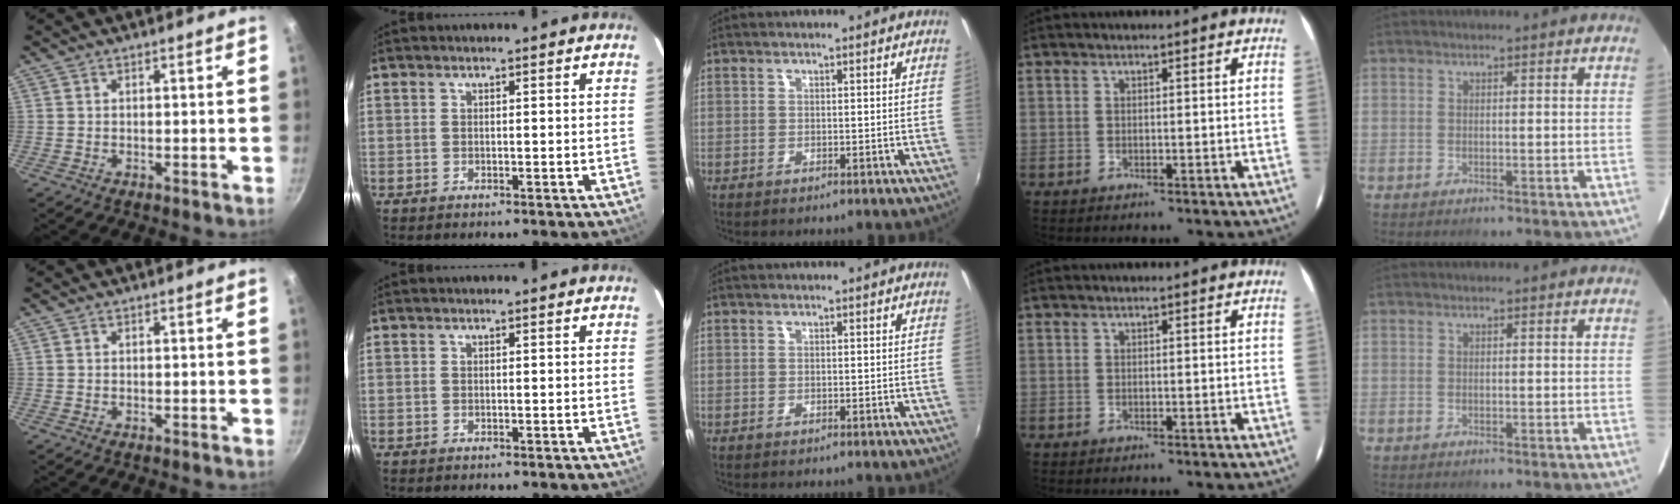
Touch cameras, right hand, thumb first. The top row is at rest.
{}